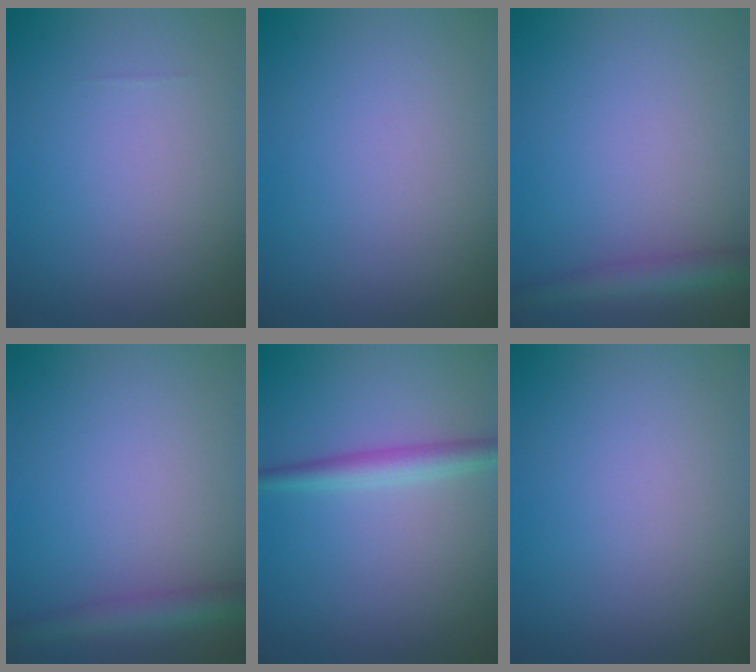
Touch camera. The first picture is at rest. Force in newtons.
{"total": 0.0}
{"total": 2.6, "press": 2.6, "slide": 0.1}
{"total": 2.6, "press": 2.6, "slide": 0.1}
{"total": 2.4, "press": 2.4, "slide": 0.1}
{"total": 0.0}